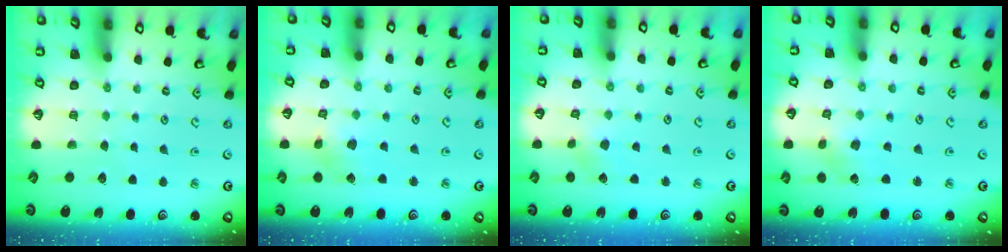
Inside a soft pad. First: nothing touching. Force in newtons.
{"total": 4.0, "press": 3.9, "slide": 0.5}
{"total": 2.4, "press": 2.4, "slide": 0.6}
{"total": 2.2, "press": 2.1, "slide": 0.6}